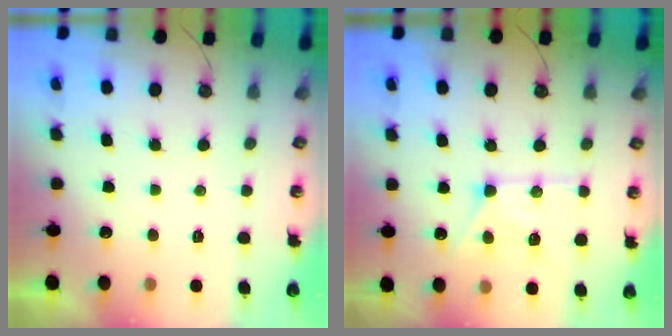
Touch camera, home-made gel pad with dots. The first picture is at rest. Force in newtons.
{"total": 13.1, "press": 13.0, "slide": 1.3}